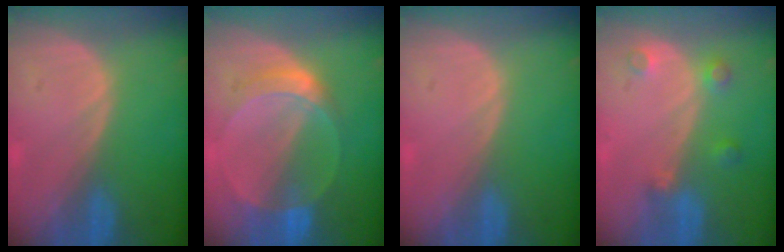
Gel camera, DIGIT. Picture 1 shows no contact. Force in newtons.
{"total": 6.1, "press": 5.6, "slide": 2.4}
{"total": 0.0}
{"total": 3.4, "press": 3.1, "slide": 1.3}